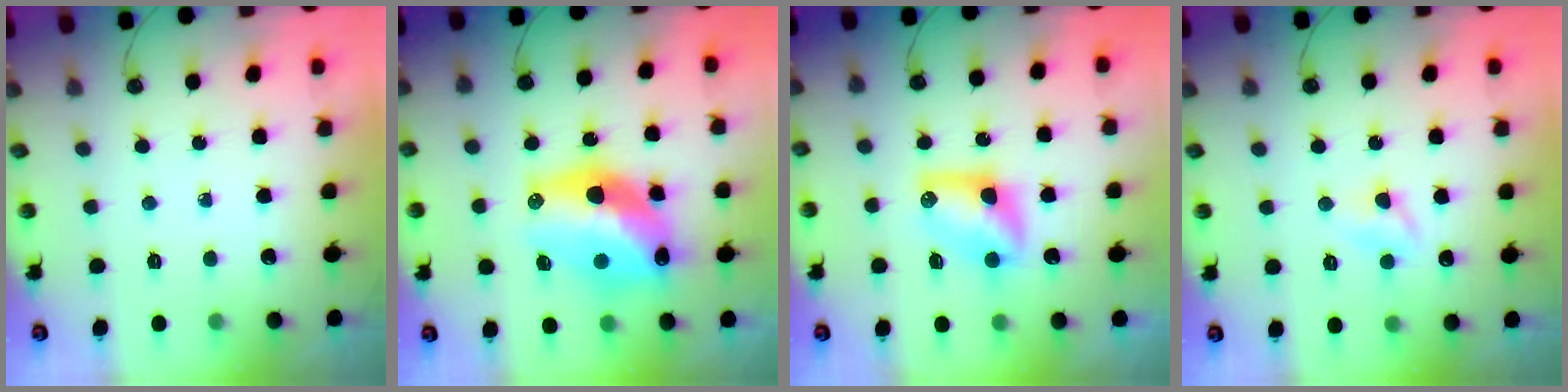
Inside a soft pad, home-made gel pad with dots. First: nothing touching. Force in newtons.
{"total": 17.1, "press": 16.9, "slide": 2.7}
{"total": 7.9, "press": 7.9, "slide": 0.7}
{"total": 4.8, "press": 4.8, "slide": 0.6}